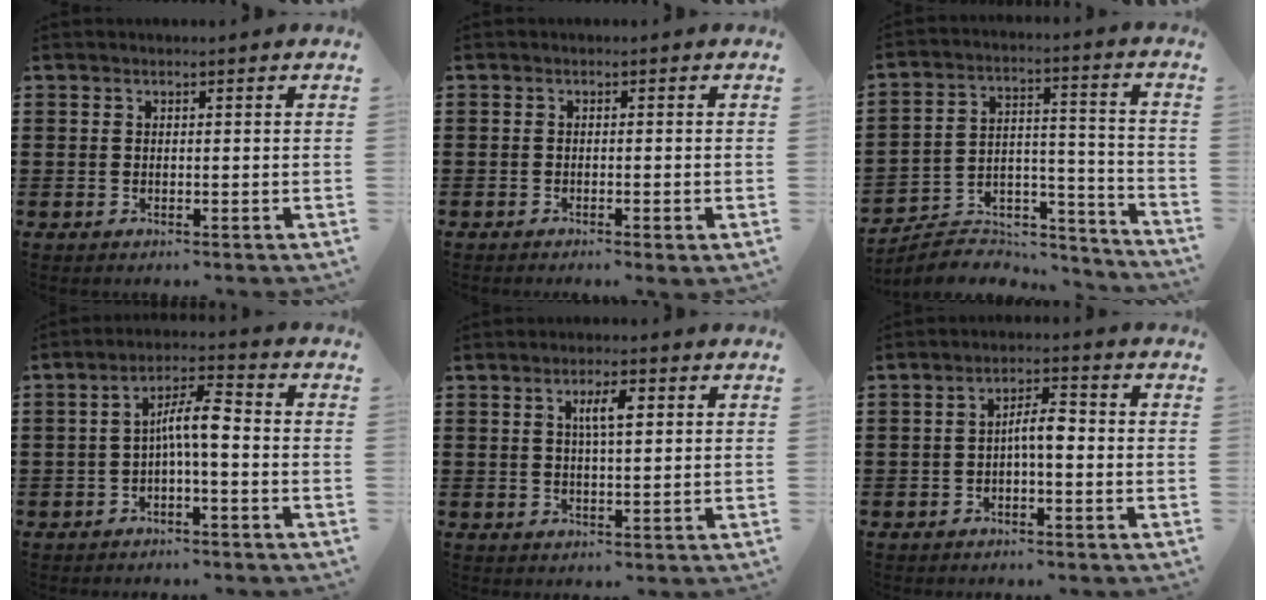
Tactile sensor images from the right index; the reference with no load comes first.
{"total": 0.7, "force": [-0.5, 0.0, 0.4], "torque": [-0.008, -0.001, -0.011]}
{"total": 6.5, "force": [-5.6, 2.9, 1.6], "torque": [-0.029, 0.013, -0.107]}
{"total": 6.3, "force": [-0.7, 1.6, 6.1], "torque": [-0.120, 0.012, -0.018]}
{"total": 4.0, "force": [1.2, 1.1, 3.6], "torque": [-0.066, 0.007, 0.015]}
{"total": 3.7, "force": [-0.6, 1.1, 3.5], "torque": [-0.066, 0.010, -0.014]}